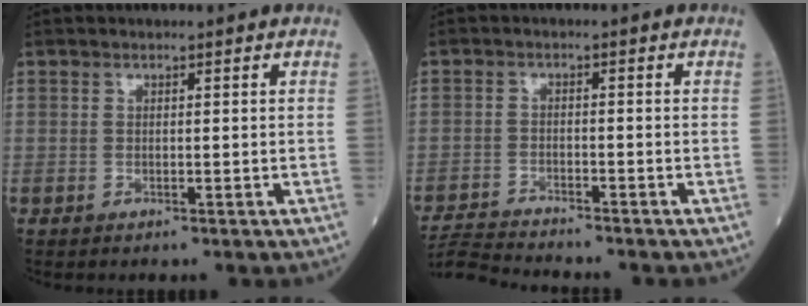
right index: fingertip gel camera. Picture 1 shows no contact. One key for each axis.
{"total": 7.0, "fx": -6.9, "fy": -0.9, "fz": 1.1, "tx": -0.021, "ty": -0.011, "tz": -0.120}